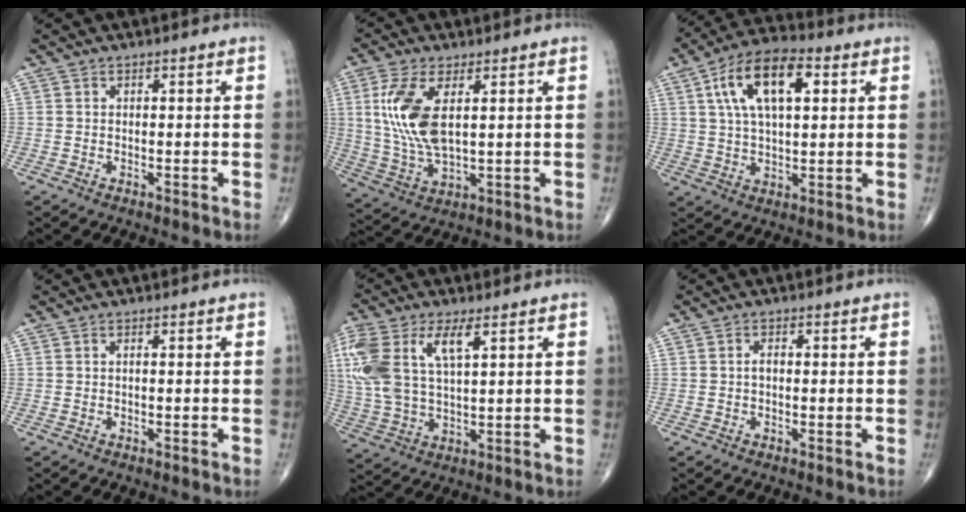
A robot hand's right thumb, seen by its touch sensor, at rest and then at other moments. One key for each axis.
{"total": 12.4, "fx": 2.8, "fy": 5.5, "fz": 10.7, "tx": -0.236, "ty": -0.010, "tz": 0.065}
{"total": 14.5, "fx": 4.6, "fy": 6.8, "fz": 12.0, "tx": -0.205, "ty": 0.012, "tz": 0.076}
{"total": 0.0}
{"total": 16.3, "fx": 5.7, "fy": 7.6, "fz": 13.3, "tx": -0.314, "ty": 0.002, "tz": 0.111}
{"total": 1.3, "fx": -0.2, "fy": 0.8, "fz": 1.0, "tx": -0.012, "ty": 0.003, "tz": -0.007}